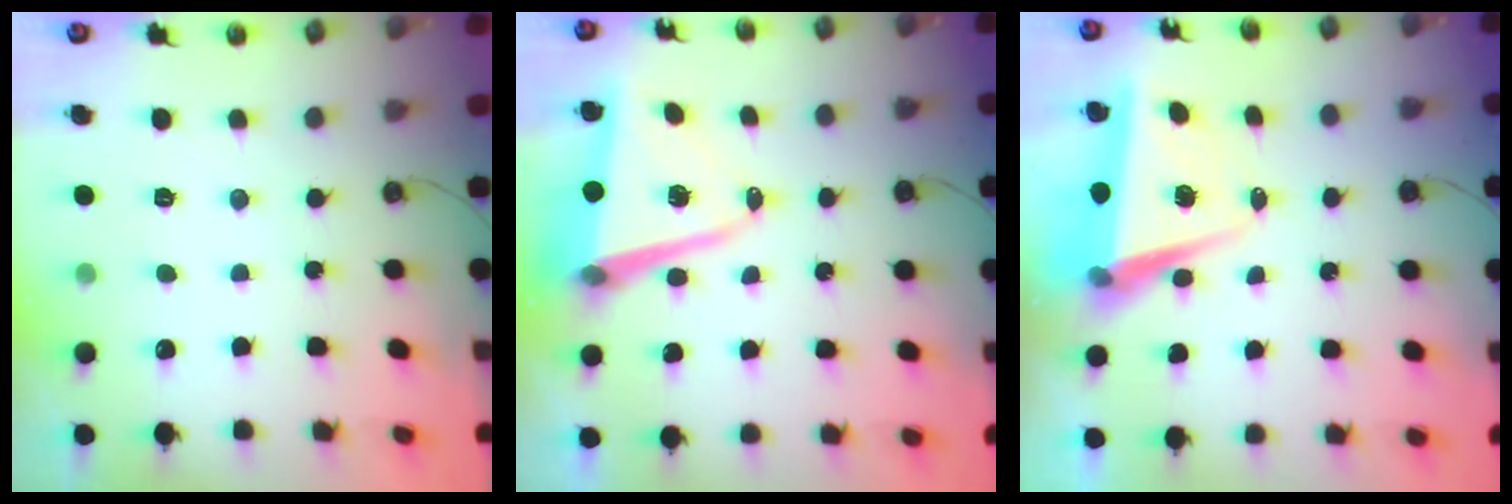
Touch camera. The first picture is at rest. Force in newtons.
{"total": 10.9, "press": 10.3, "slide": 3.3}
{"total": 7.2, "press": 5.6, "slide": 4.5}